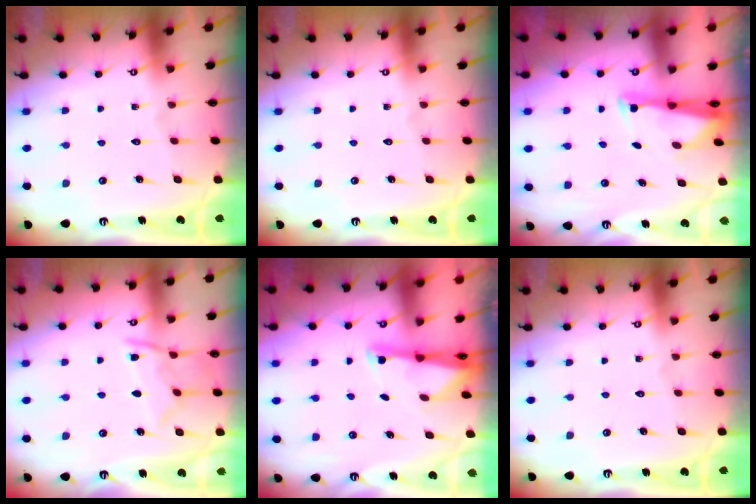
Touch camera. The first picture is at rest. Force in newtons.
{"total": 0.0}
{"total": 2.9, "press": 2.8, "slide": 0.7}
{"total": 10.4, "press": 10.3, "slide": 0.9}
{"total": 2.1, "press": 2.0, "slide": 0.4}
{"total": 0.0}